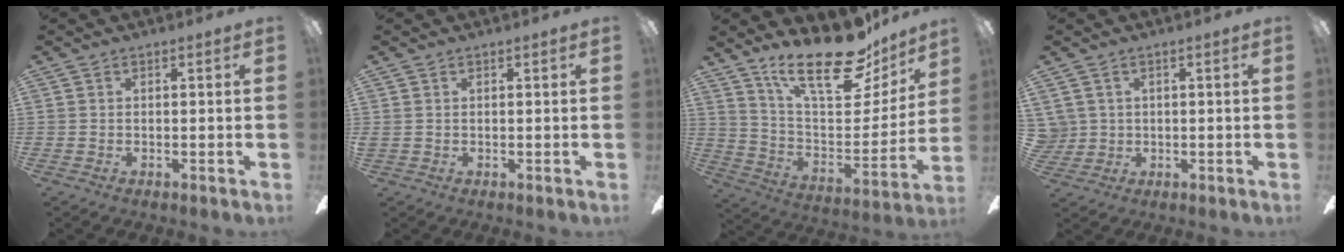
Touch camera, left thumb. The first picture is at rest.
{"total": 0.7, "force": [0.4, 0.6, 0.2], "torque": [-0.005, 0.004, 0.007]}
{"total": 24.2, "force": [17.7, 8.7, 14.1], "torque": [-0.215, -0.116, 0.303]}
{"total": 3.3, "force": [1.1, 3.1, 0.2], "torque": [-0.015, 0.008, 0.022]}